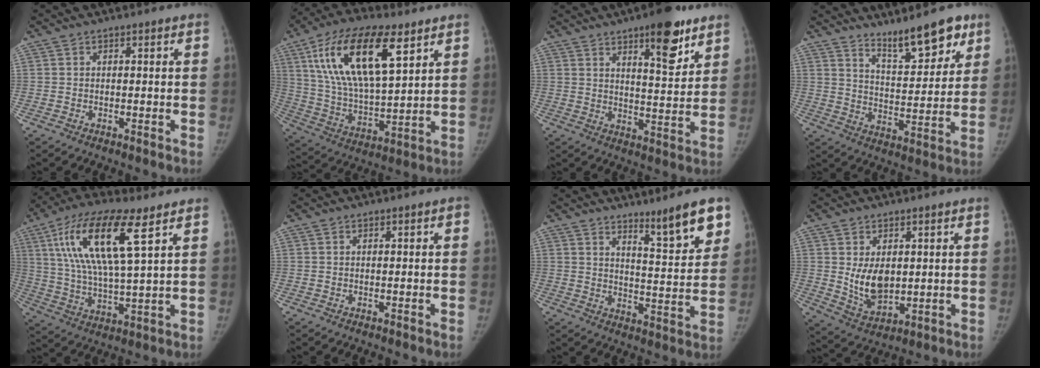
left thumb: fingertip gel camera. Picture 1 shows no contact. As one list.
[{"total": 22.2, "force": [10.0, 9.0, 17.7], "torque": [-0.310, -0.025, 0.182]}, {"total": 14.7, "force": [8.9, 4.4, 10.8], "torque": [-0.121, -0.055, 0.130]}, {"total": 12.3, "force": [9.1, 3.6, 7.5], "torque": [-0.083, -0.063, 0.150]}, {"total": 18.2, "force": [7.7, 4.9, 15.8], "torque": [-0.308, -0.017, 0.140]}, {"total": 0.9, "force": [0.2, 0.2, 0.9], "torque": [-0.013, 0.007, 0.002]}, {"total": 11.4, "force": [7.6, 1.8, 8.3], "torque": [-0.100, -0.054, 0.117]}, {"total": 8.5, "force": [1.3, 5.4, 6.5], "torque": [-0.093, -0.022, 0.041]}]